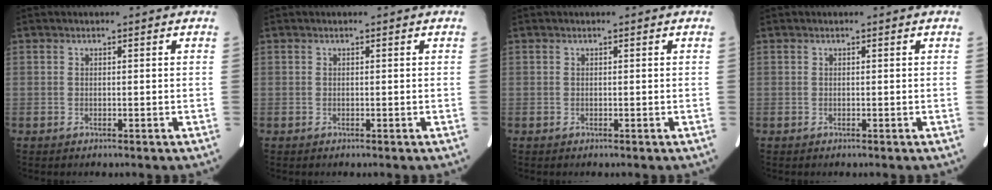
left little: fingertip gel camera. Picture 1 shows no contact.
{"total": 0.0}
{"total": 0.0}
{"total": 0.0}